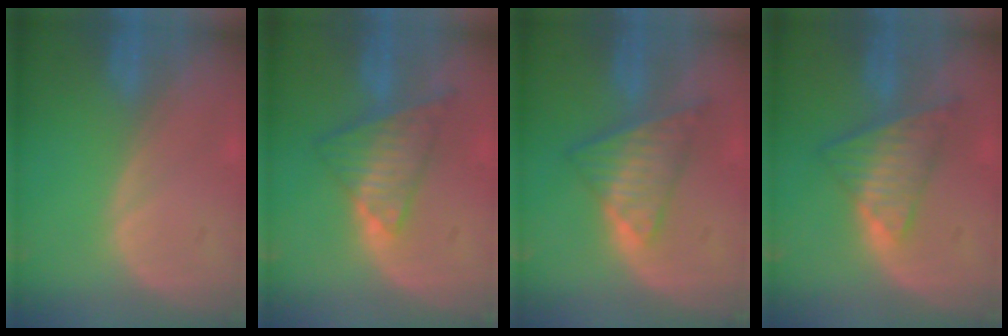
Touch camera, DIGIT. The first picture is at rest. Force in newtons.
{"total": 7.5, "press": 6.5, "slide": 3.8}
{"total": 7.6, "press": 6.4, "slide": 4.2}
{"total": 7.5, "press": 6.2, "slide": 4.3}